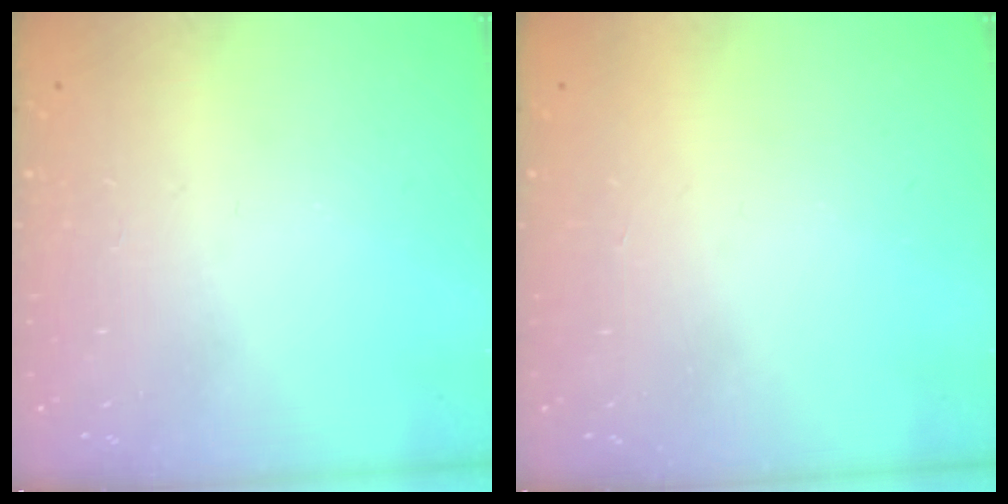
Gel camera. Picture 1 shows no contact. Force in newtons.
{"total": 1.5, "press": 1.5, "slide": 0.1}